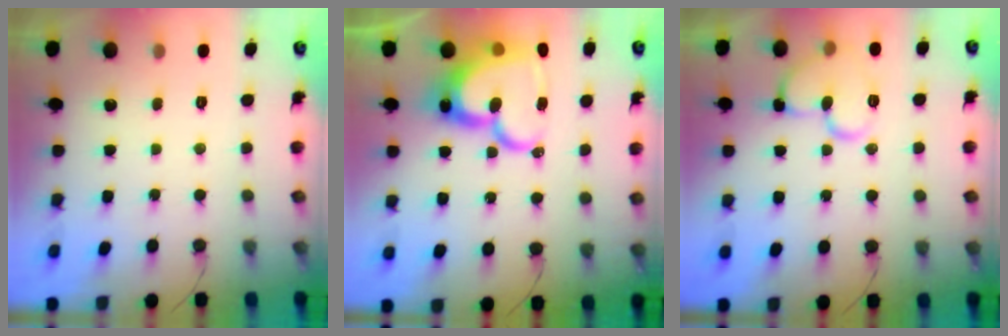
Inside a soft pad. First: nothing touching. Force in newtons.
{"total": 25.1, "press": 25.0, "slide": 1.9}
{"total": 12.1, "press": 12.0, "slide": 1.4}